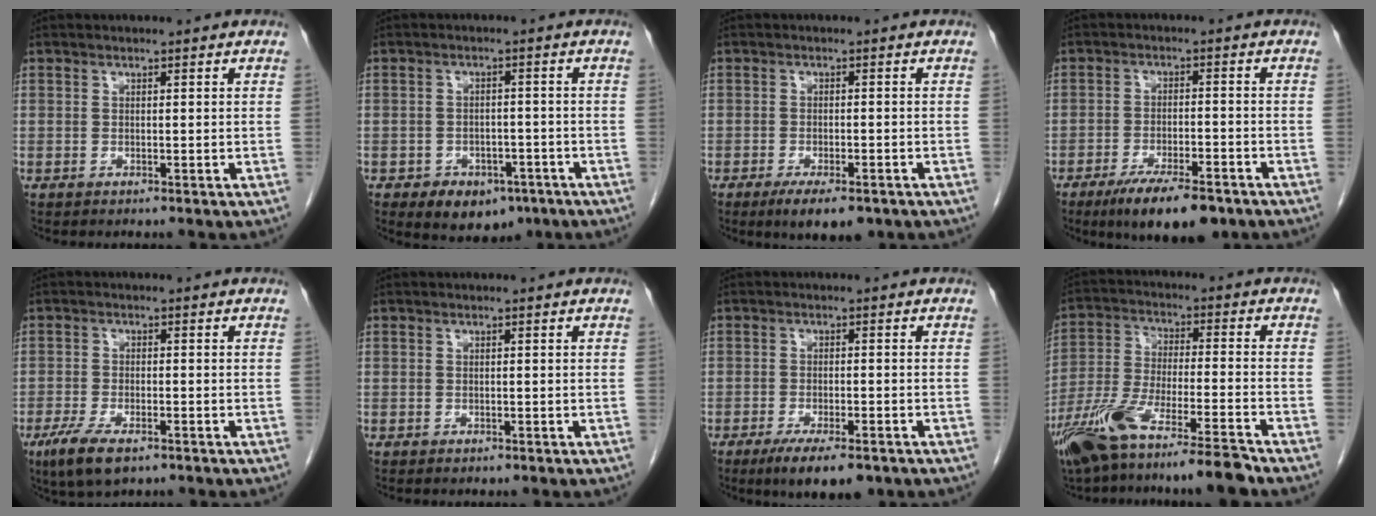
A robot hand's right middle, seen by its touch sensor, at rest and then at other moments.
{"total": 3.8, "force": [-2.0, 2.9, 1.5], "torque": [-0.014, 0.006, -0.016]}
{"total": 6.8, "force": [-4.6, 2.1, 4.6], "torque": [-0.068, -0.011, -0.066]}
{"total": 10.5, "force": [-7.4, 2.7, 7.0], "torque": [-0.111, -0.015, -0.117]}
{"total": 6.6, "force": [-4.2, 2.2, 4.7], "torque": [-0.094, -0.015, -0.070]}
{"total": 0.0}
{"total": 8.7, "force": [-6.0, 1.9, 5.9], "torque": [-0.091, -0.016, -0.090]}
{"total": 14.3, "force": [-11.1, 0.4, 9.0], "torque": [-0.178, -0.024, -0.196]}